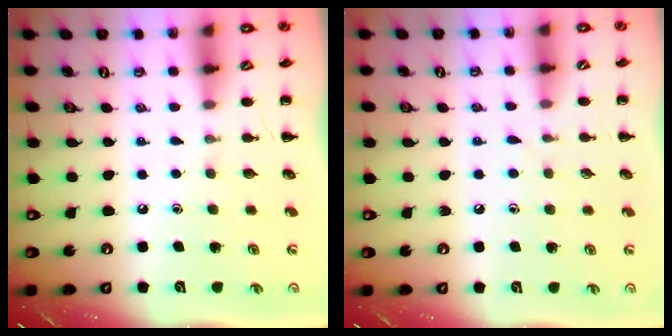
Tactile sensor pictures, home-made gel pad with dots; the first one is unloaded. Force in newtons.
{"total": 3.1, "press": 2.8, "slide": 1.3}